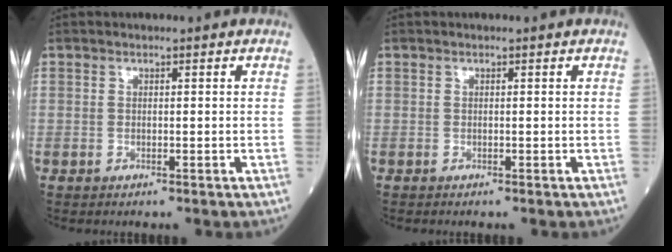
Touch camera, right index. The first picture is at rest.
{"total": 0.0}